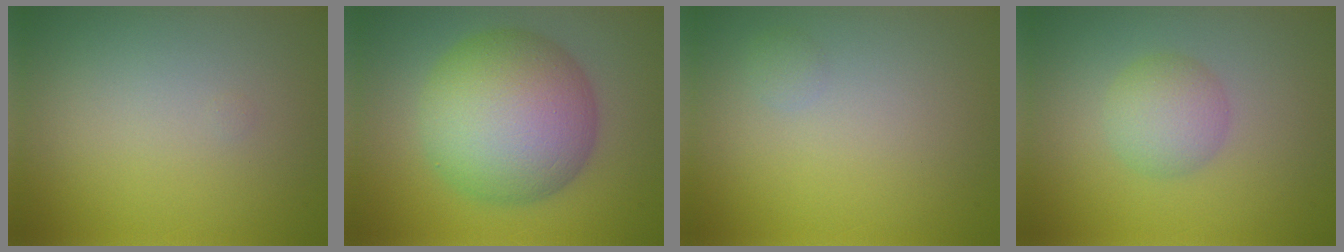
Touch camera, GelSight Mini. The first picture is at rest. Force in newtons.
{"total": 11.3, "press": 11.3, "slide": 0.4}
{"total": 0.6, "press": 0.6, "slide": 0.0}
{"total": 2.9, "press": 2.9, "slide": 0.1}